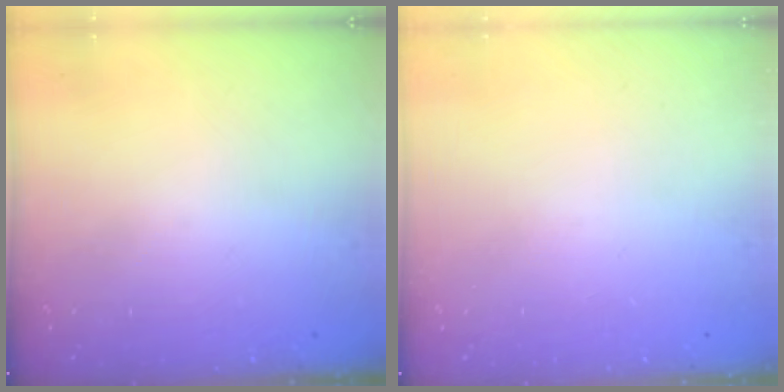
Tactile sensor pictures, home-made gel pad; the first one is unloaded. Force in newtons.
{"total": 0.0}